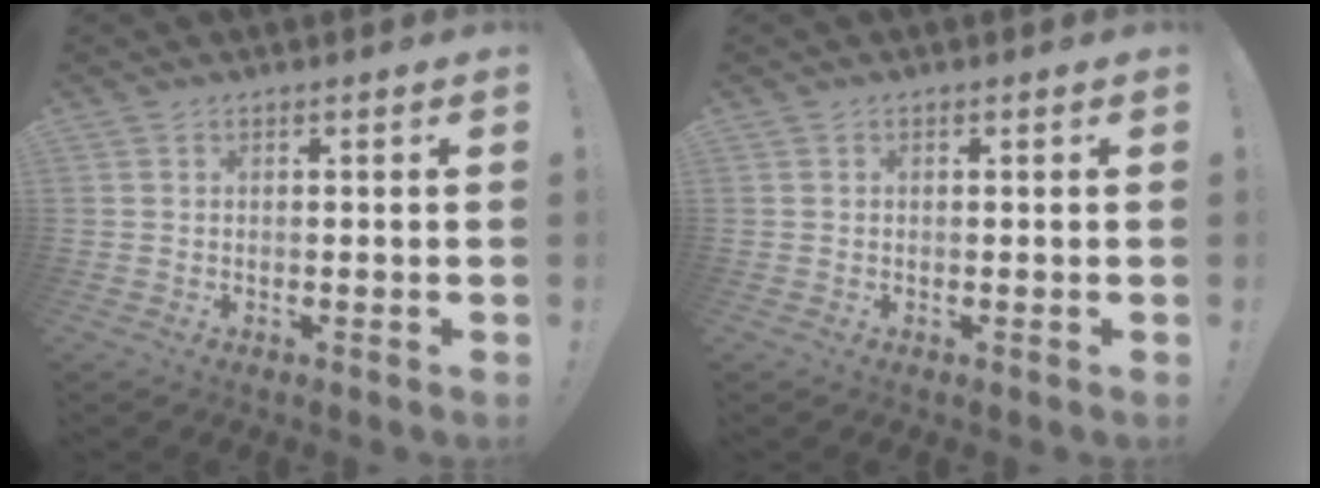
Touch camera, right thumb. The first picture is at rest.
{"total": 0.0}